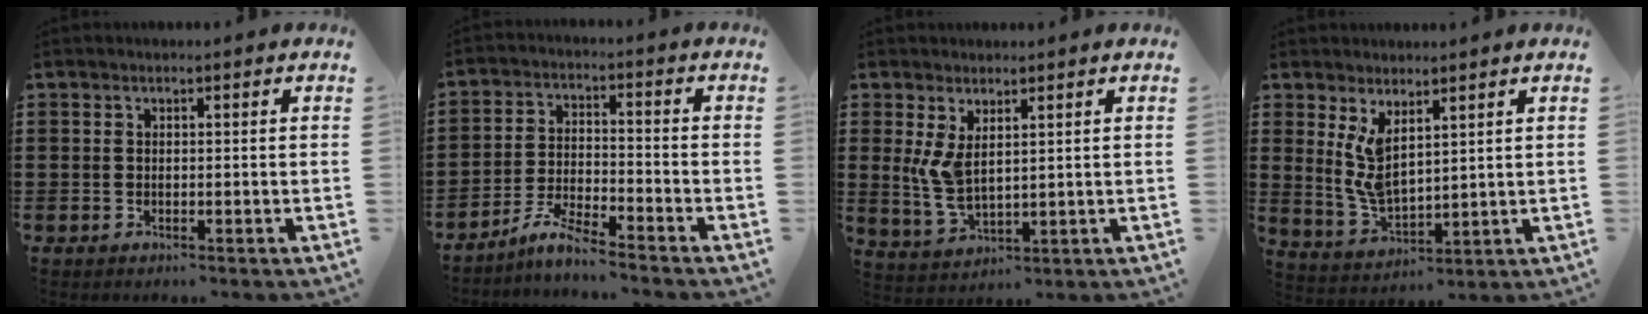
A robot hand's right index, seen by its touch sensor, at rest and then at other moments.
{"total": 5.2, "force": [-4.9, -0.1, 1.7], "torque": [-0.052, -0.008, -0.099]}
{"total": 5.4, "force": [1.6, 2.4, 4.5], "torque": [-0.110, -0.007, 0.026]}
{"total": 6.1, "force": [2.6, 2.9, 4.6], "torque": [-0.110, -0.010, 0.046]}